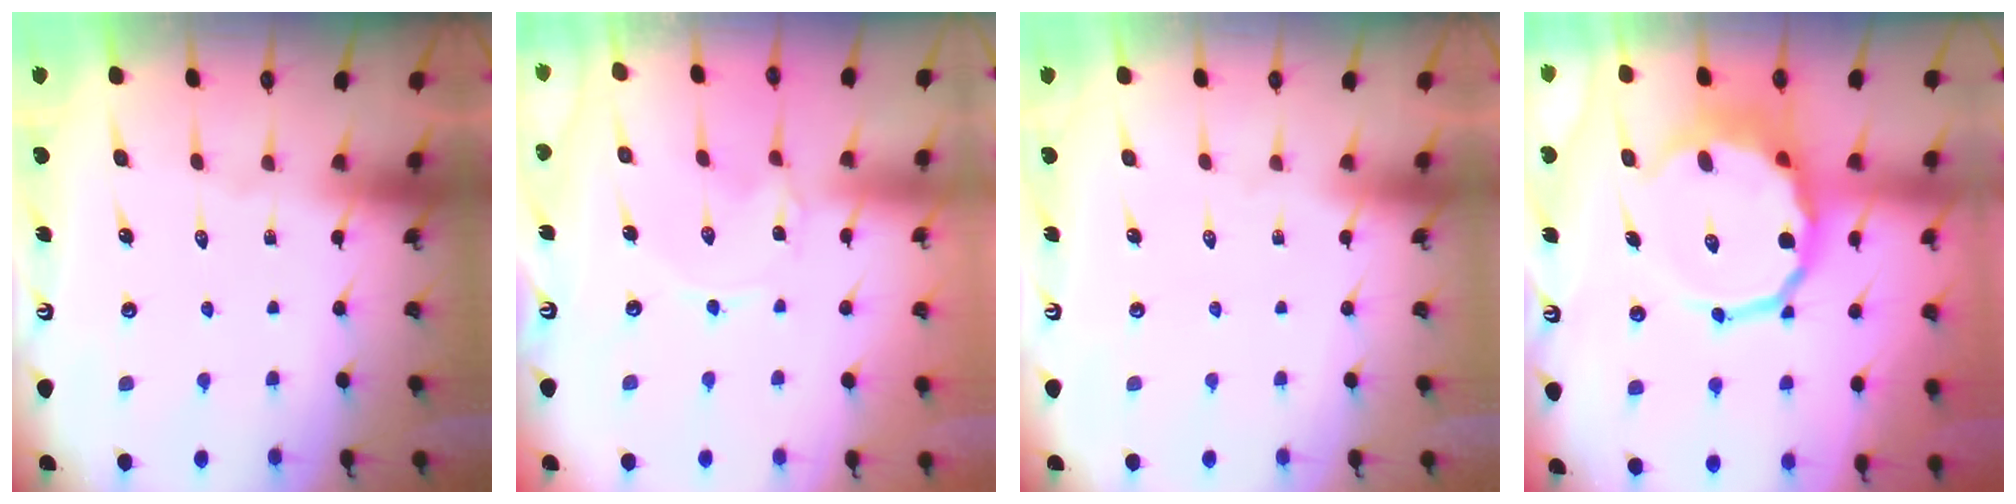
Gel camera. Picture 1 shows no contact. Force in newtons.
{"total": 0.6, "press": 0.6, "slide": 0.1}
{"total": 0.0}
{"total": 12.7, "press": 12.1, "slide": 3.6}